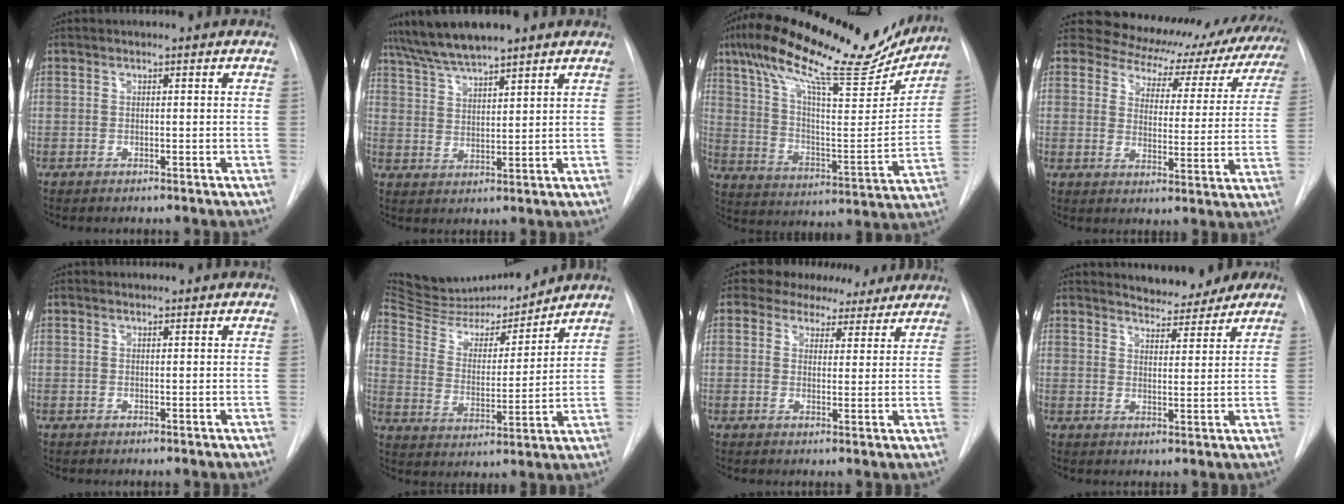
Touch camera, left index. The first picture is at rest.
{"total": 8.3, "force": [7.3, 0.5, 4.0], "torque": [-0.077, 0.030, 0.134]}
{"total": 26.2, "force": [20.7, 5.5, 15.2], "torque": [-0.256, 0.014, 0.305]}
{"total": 19.3, "force": [17.1, 7.5, 4.8], "torque": [-0.051, -0.026, 0.185]}
{"total": 0.7, "force": [0.7, 0.2, -0.1], "torque": [-0.004, 0.012, 0.014]}
{"total": 16.5, "force": [15.5, 2.8, 4.9], "torque": [-0.086, -0.004, 0.260]}
{"total": 8.8, "force": [7.6, 4.2, 1.4], "torque": [0.001, 0.011, 0.085]}
{"total": 7.0, "force": [6.6, 1.9, 1.2], "torque": [-0.018, -0.001, 0.086]}